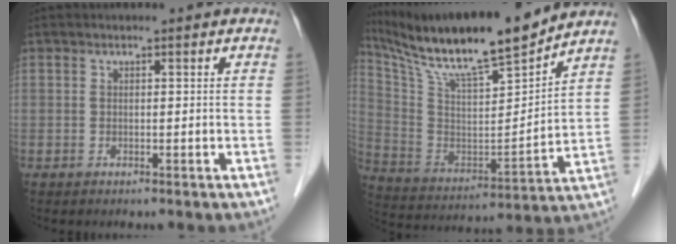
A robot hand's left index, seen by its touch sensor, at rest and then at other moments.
{"total": 19.2, "force": [16.5, 1.2, 9.7], "torque": [-0.183, -0.004, 0.294]}